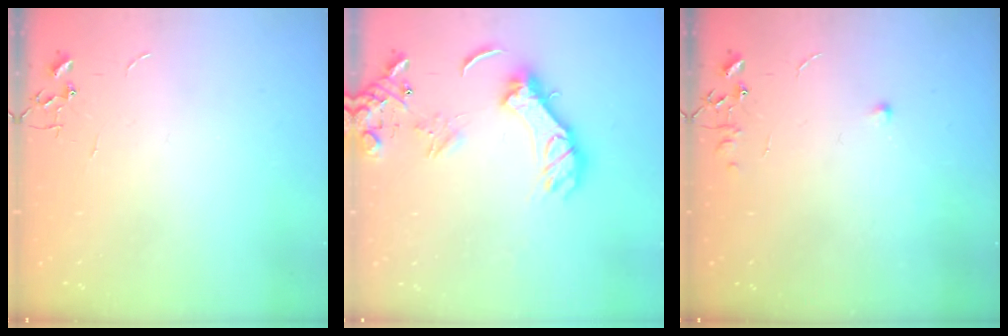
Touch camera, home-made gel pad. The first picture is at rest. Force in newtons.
{"total": 14.1, "press": 13.9, "slide": 2.0}
{"total": 5.1, "press": 5.0, "slide": 0.7}